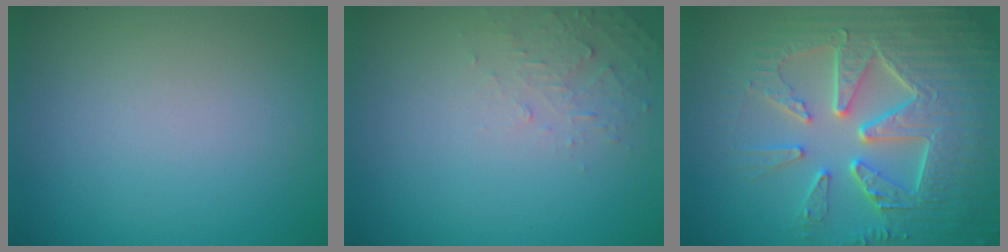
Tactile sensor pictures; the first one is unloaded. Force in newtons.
{"total": 1.7, "press": 1.7, "slide": 0.2}
{"total": 9.1, "press": 6.5, "slide": 6.3}